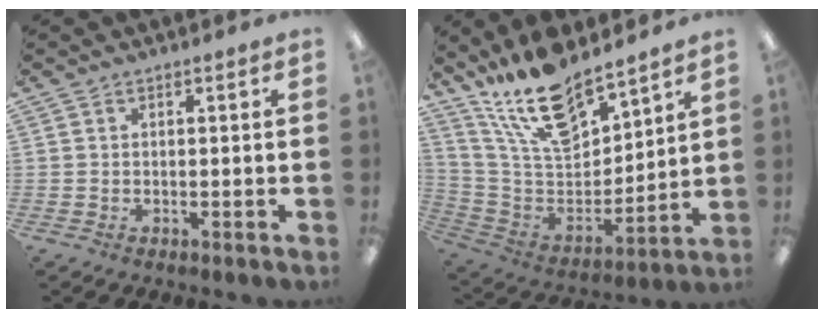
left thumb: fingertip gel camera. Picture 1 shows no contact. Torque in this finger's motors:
{"motor_torque": [0.40, 0.35, 1.40, -1.37, 0.13]}